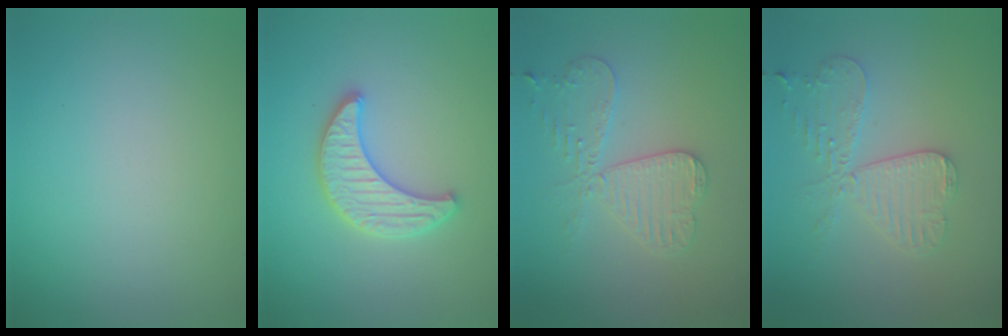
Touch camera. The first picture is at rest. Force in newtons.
{"total": 3.4, "press": 3.3, "slide": 0.6}
{"total": 3.7, "press": 3.6, "slide": 1.0}
{"total": 4.2, "press": 3.6, "slide": 2.0}